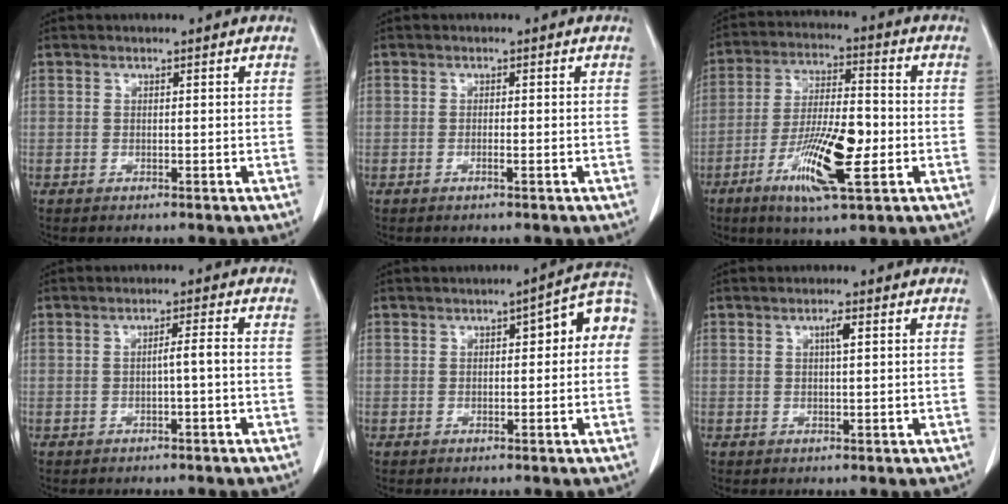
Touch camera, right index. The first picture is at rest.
{"total": 0.7, "force": [-0.4, 0.0, 0.6], "torque": [-0.012, 0.000, -0.007]}
{"total": 13.2, "force": [-4.4, 2.5, 12.2], "torque": [-0.230, -0.010, -0.076]}
{"total": 1.9, "force": [-0.6, -0.2, 1.8], "torque": [-0.027, 0.004, -0.010]}
{"total": 6.7, "force": [1.0, 2.1, 6.3], "torque": [-0.071, 0.039, 0.006]}
{"total": 1.7, "force": [0.6, 0.1, 1.6], "torque": [-0.029, 0.002, 0.009]}